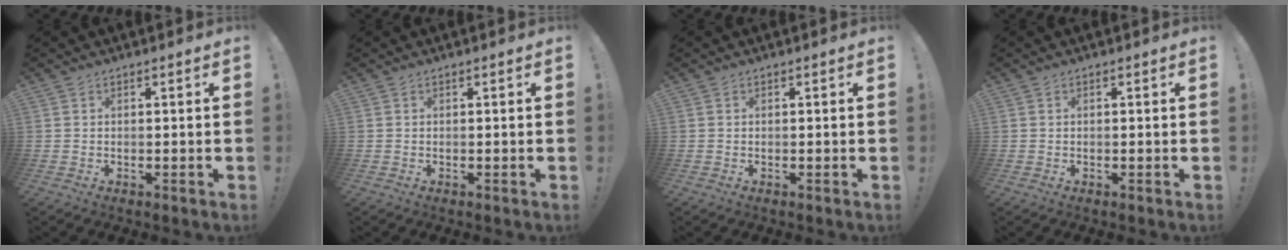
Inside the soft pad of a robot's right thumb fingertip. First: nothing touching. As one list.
[{"total": 0.0}, {"total": 0.0}, {"total": 0.0}]